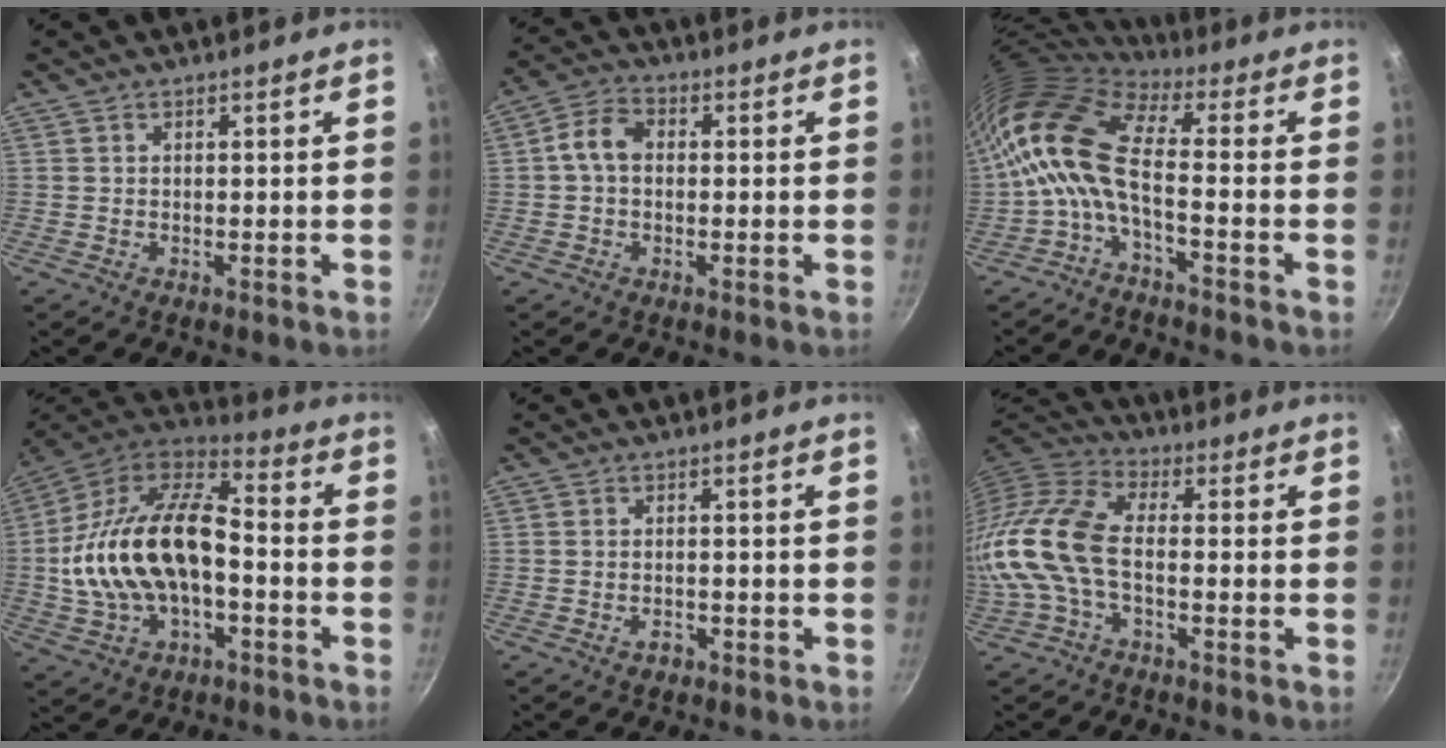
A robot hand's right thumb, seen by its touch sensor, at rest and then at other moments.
{"total": 5.7, "force": [0.2, 4.0, 4.1], "torque": [-0.074, 0.022, -0.008]}
{"total": 11.8, "force": [-1.5, 4.4, 10.9], "torque": [-0.228, 0.023, -0.043]}
{"total": 22.6, "force": [-2.8, 12.7, 18.5], "torque": [-0.343, 0.045, -0.056]}
{"total": 1.6, "force": [-1.0, 0.9, 0.8], "torque": [-0.012, 0.009, -0.013]}
{"total": 13.2, "force": [-2.3, 6.6, 11.1], "torque": [-0.239, 0.026, -0.064]}